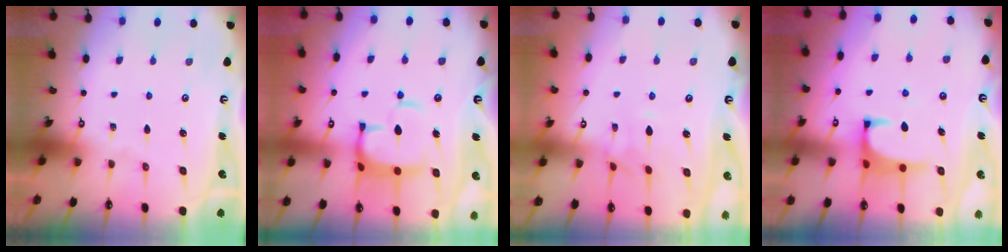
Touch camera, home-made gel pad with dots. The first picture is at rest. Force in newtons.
{"total": 8.1, "press": 8.0, "slide": 1.2}
{"total": 1.0, "press": 0.4, "slide": 0.9}
{"total": 1.6, "press": 1.5, "slide": 0.5}